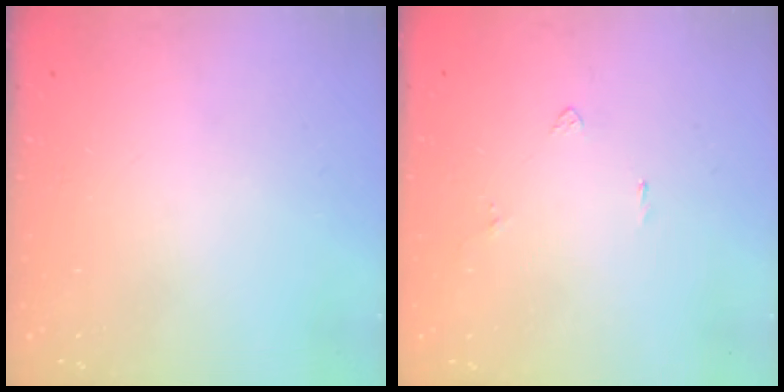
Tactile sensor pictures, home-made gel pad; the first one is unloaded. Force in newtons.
{"total": 2.0, "press": 2.0, "slide": 0.5}